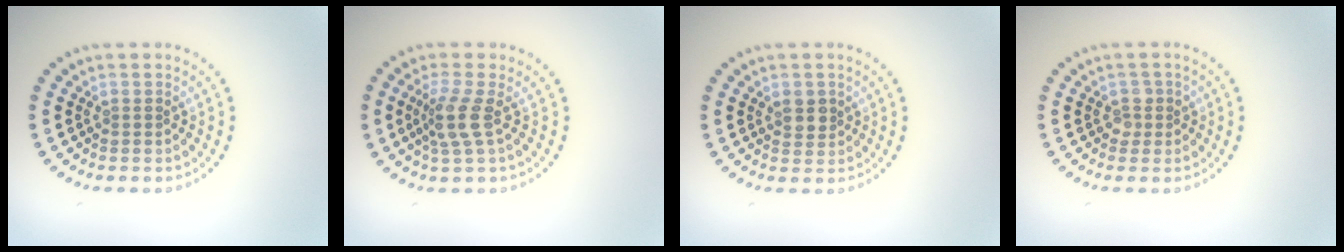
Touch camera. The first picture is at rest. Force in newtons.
{"total": 2.6, "press": 2.0, "slide": 1.7}
{"total": 1.8, "press": 1.7, "slide": 0.6}
{"total": 1.2, "press": 1.1, "slide": 0.5}